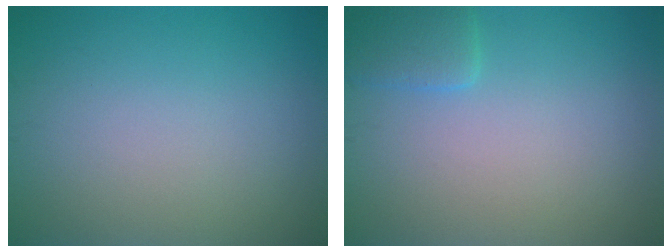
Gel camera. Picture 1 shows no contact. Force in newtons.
{"total": 2.3, "press": 2.3, "slide": 0.2}